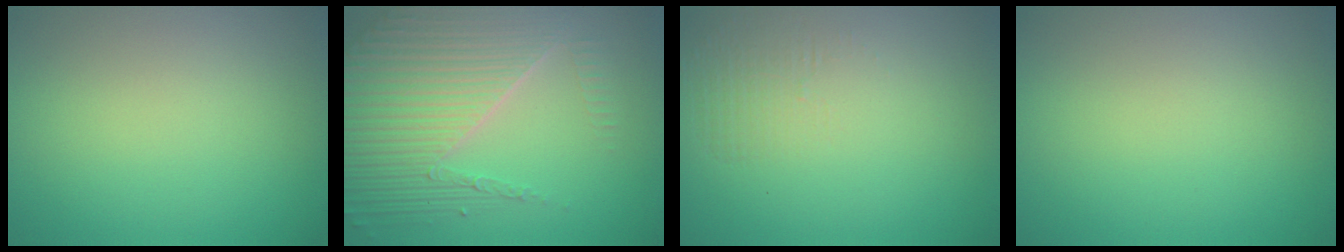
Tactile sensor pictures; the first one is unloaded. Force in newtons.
{"total": 7.2, "press": 5.2, "slide": 5.1}
{"total": 1.2, "press": 0.1, "slide": 1.2}
{"total": 0.0}